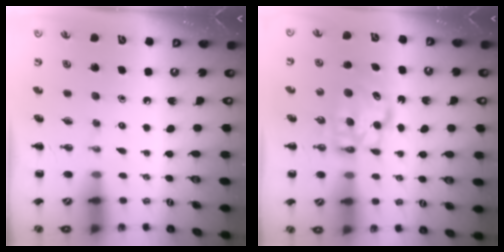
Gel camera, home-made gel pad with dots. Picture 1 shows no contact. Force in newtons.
{"total": 7.4, "press": 7.4, "slide": 0.8}